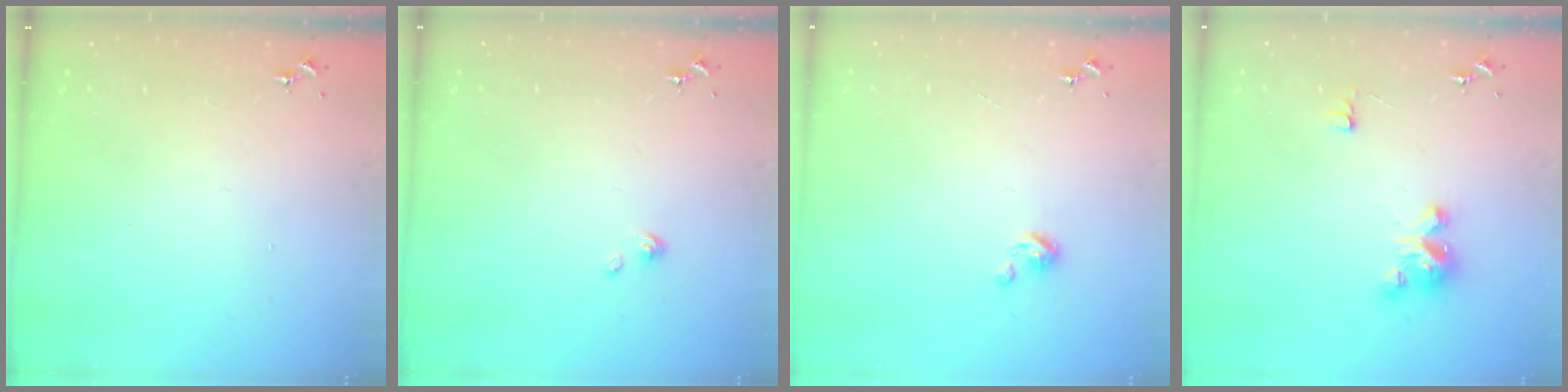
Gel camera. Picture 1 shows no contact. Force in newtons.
{"total": 2.9, "press": 2.9, "slide": 0.2}
{"total": 3.3, "press": 3.3, "slide": 0.3}
{"total": 6.1, "press": 6.1, "slide": 0.5}